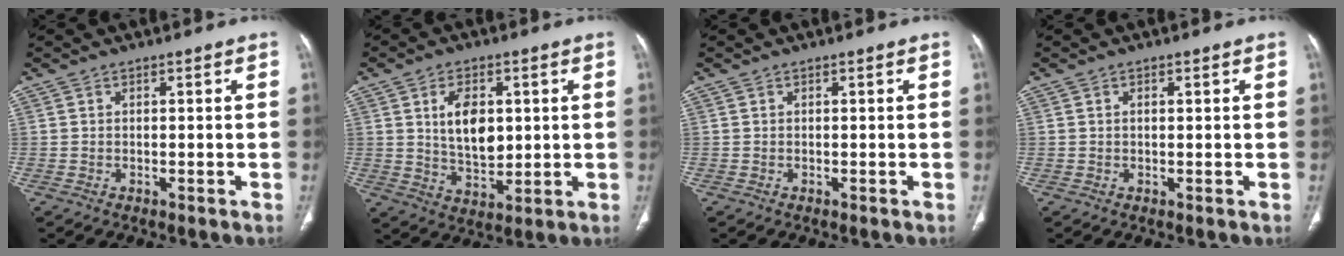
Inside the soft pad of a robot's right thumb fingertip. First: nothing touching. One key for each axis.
{"total": 9.3, "fx": 2.0, "fy": 5.6, "fz": 7.1, "tx": -0.100, "ty": -0.016, "tz": 0.043}
{"total": 0.0}
{"total": 0.7, "fx": 0.2, "fy": 0.3, "fz": 0.6, "tx": -0.012, "ty": 0.003, "tz": 0.003}